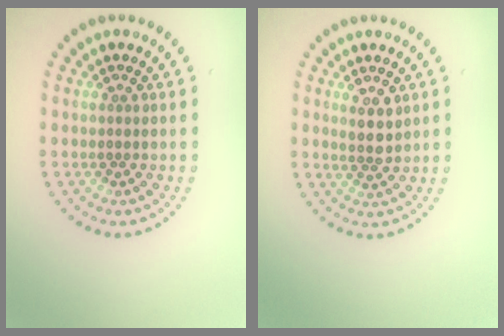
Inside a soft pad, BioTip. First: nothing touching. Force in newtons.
{"total": 2.2, "press": 2.0, "slide": 0.8}